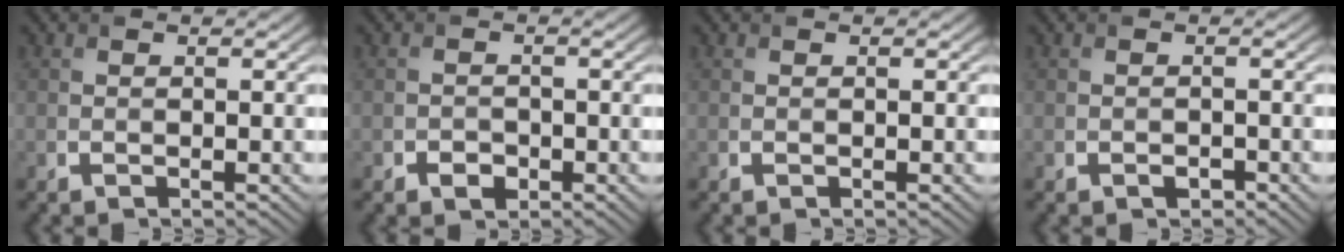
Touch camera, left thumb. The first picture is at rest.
{"total": 1.7, "force": [-0.9, 1.2, 0.7], "torque": [-0.010, -0.003, -0.017]}
{"total": 0.0}
{"total": 1.0, "force": [-0.6, 0.6, 0.5], "torque": [-0.007, -0.002, -0.009]}